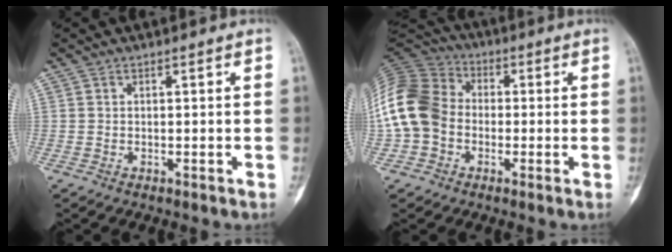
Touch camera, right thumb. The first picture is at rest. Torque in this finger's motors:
{"motor_torque": [1.71, 2.14, 1.44, -0.47, 0.17]}